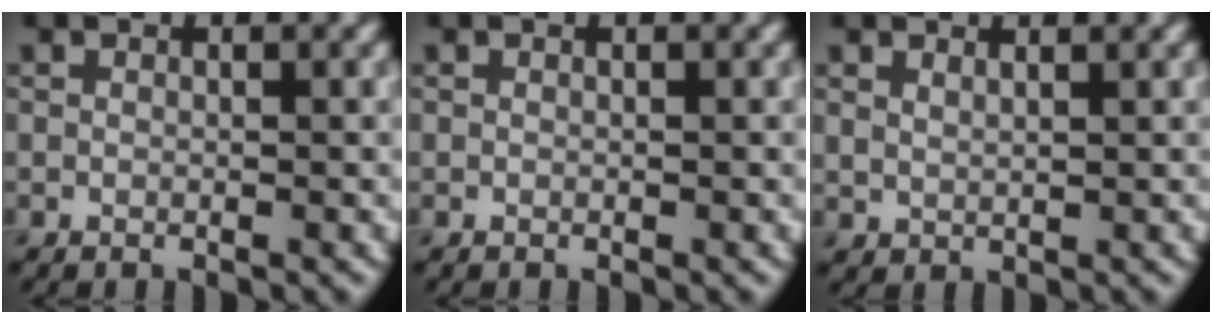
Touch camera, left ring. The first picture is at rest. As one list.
[{"total": 0.0}, {"total": 1.6, "force": [1.4, 0.4, 0.6], "torque": [-0.017, 0.004, 0.023]}]